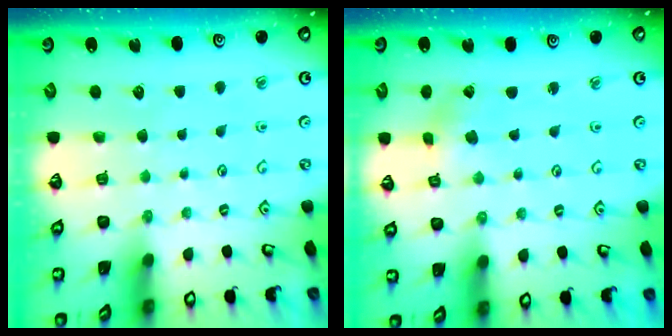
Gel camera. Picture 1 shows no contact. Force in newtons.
{"total": 0.5, "press": 0.5, "slide": 0.2}